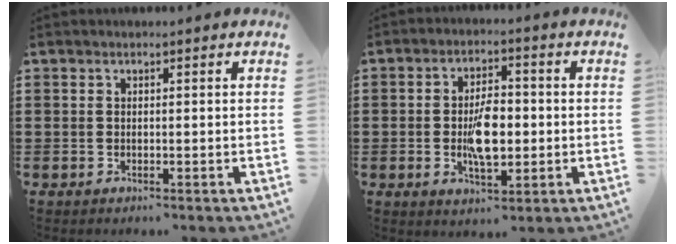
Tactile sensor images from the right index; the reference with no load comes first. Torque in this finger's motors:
{"motor_torque": [1.81, 0.33, 0.82, 0.15]}